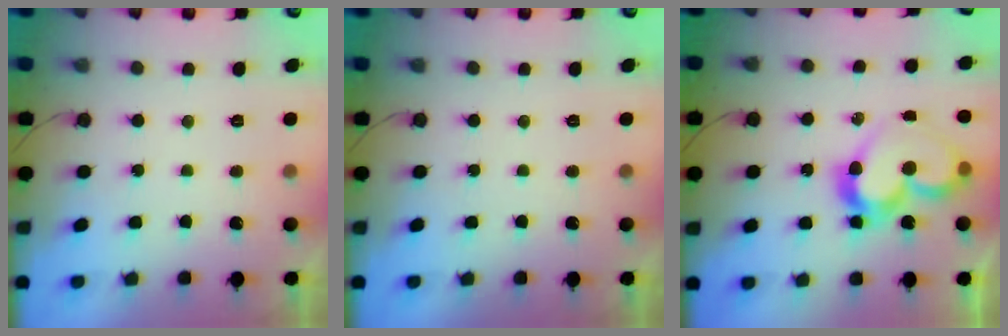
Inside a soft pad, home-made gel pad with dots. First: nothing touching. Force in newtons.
{"total": 0.0}
{"total": 13.7, "press": 13.5, "slide": 2.7}